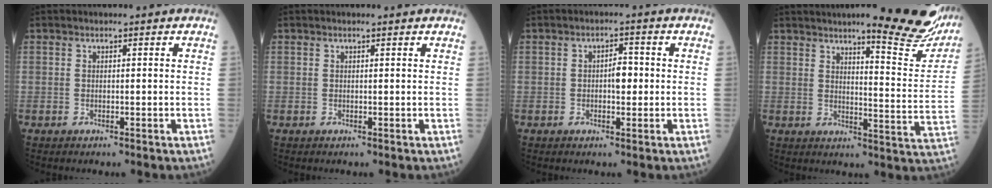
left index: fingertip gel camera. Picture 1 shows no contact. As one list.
[{"total": 1.7, "force": [1.6, 0.2, 0.5], "torque": [-0.012, 0.008, 0.016]}, {"total": 2.7, "force": [-0.2, 1.3, 2.4], "torque": [-0.036, 0.003, -0.004]}, {"total": 16.7, "force": [13.7, 1.4, 9.3], "torque": [-0.111, -0.054, 0.160]}]